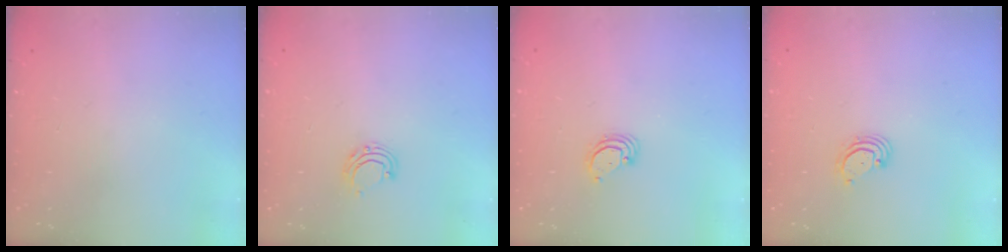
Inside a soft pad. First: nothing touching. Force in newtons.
{"total": 6.6, "press": 6.6, "slide": 0.7}
{"total": 2.9, "press": 2.9, "slide": 0.3}
{"total": 3.0, "press": 3.0, "slide": 0.3}